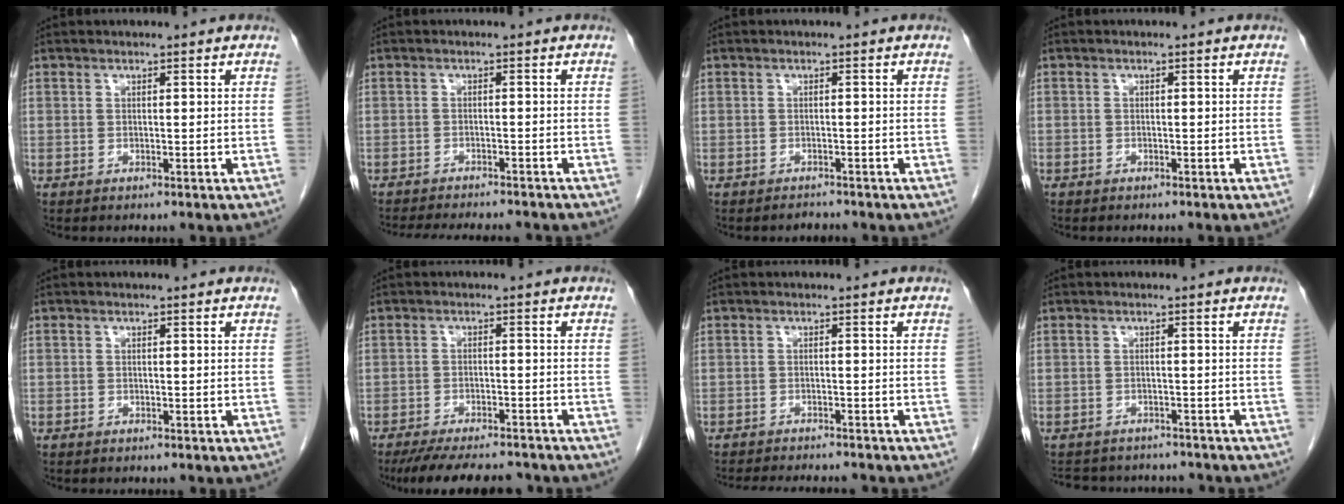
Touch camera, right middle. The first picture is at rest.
{"total": 11.7, "force": [-10.7, 1.9, 4.3], "torque": [-0.070, -0.010, -0.139]}
{"total": 1.0, "force": [-1.0, 0.2, -0.1], "torque": [-0.003, -0.004, -0.014]}
{"total": 0.7, "force": [-0.5, 0.5, 0.1], "torque": [-0.005, 0.004, -0.011]}
{"total": 0.6, "force": [-0.5, 0.4, 0.0], "torque": [-0.008, 0.003, -0.010]}
{"total": 12.6, "force": [-11.3, 2.5, 5.0], "torque": [-0.085, -0.008, -0.154]}
{"total": 10.5, "force": [-9.7, 1.6, 3.7], "torque": [-0.055, -0.009, -0.127]}
{"total": 10.5, "force": [-9.6, 3.5, 2.4], "torque": [-0.049, 0.012, -0.117]}